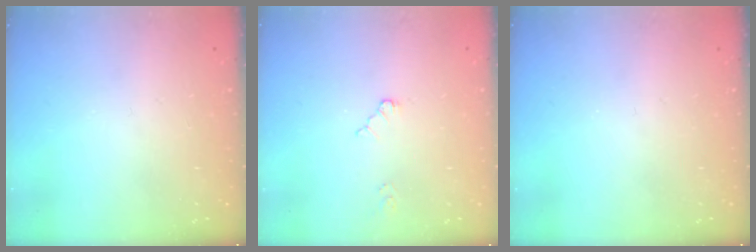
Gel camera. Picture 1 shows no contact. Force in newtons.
{"total": 2.6, "press": 2.6, "slide": 0.4}
{"total": 0.0}